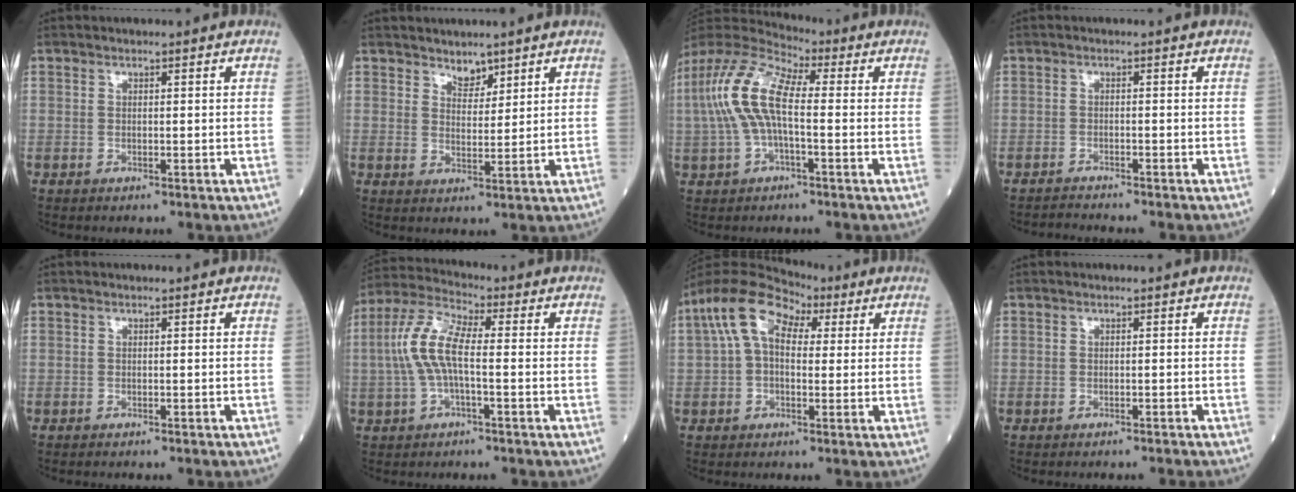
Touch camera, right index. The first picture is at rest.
{"total": 2.8, "force": [2.4, 1.2, 0.7], "torque": [-0.008, -0.005, 0.041]}
{"total": 12.1, "force": [0.3, 4.3, 11.3], "torque": [-0.254, 0.031, 0.000]}
{"total": 2.2, "force": [-2.1, -0.6, -0.1], "torque": [-0.002, -0.010, -0.036]}
{"total": 0.7, "force": [-0.6, 0.0, 0.2], "torque": [0.003, 0.000, -0.012]}
{"total": 8.5, "force": [-0.4, 2.4, 8.2], "torque": [-0.193, 0.021, -0.013]}
{"total": 10.6, "force": [4.1, 5.9, 7.9], "torque": [-0.161, 0.059, 0.067]}
{"total": 2.0, "force": [-1.9, -0.4, 0.5], "torque": [-0.004, 0.000, -0.023]}